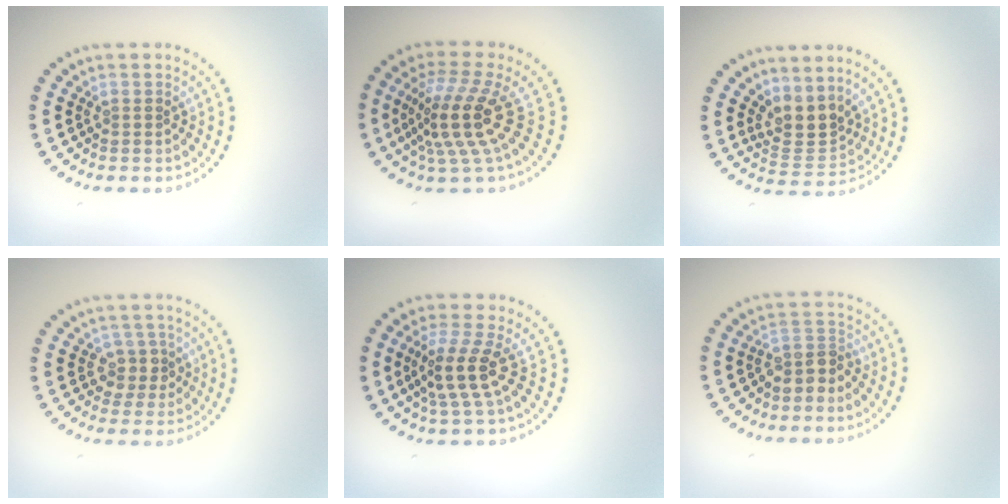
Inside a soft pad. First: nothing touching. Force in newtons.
{"total": 5.0, "press": 3.5, "slide": 3.6}
{"total": 3.2, "press": 2.4, "slide": 2.1}
{"total": 2.2, "press": 1.9, "slide": 1.1}
{"total": 3.6, "press": 3.0, "slide": 2.0}
{"total": 2.5, "press": 1.9, "slide": 1.6}